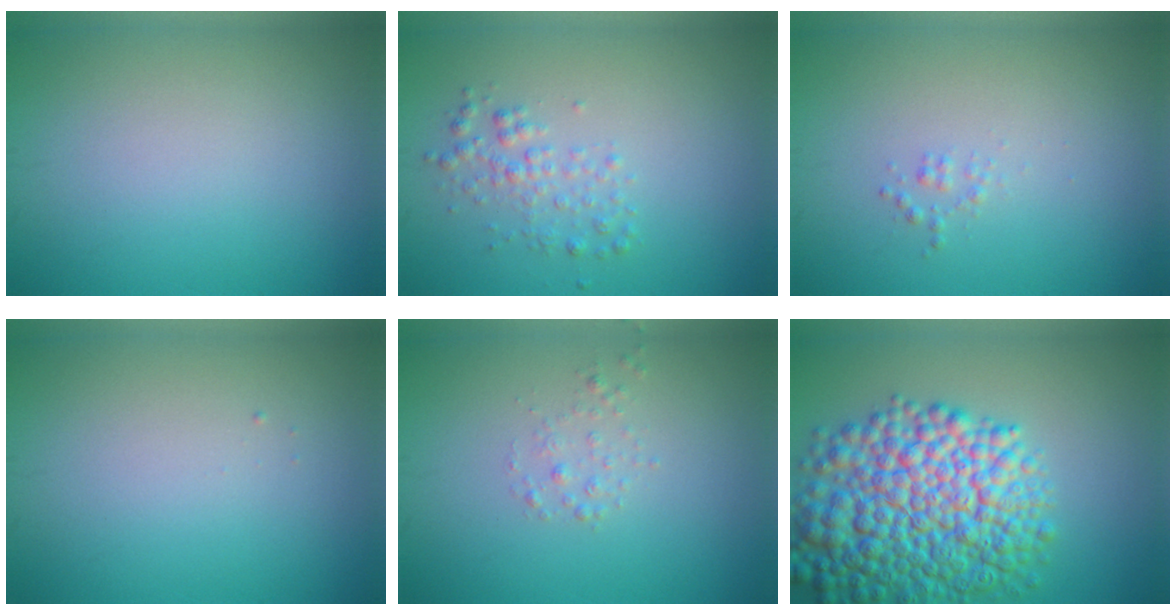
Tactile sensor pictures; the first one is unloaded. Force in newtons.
{"total": 2.0, "press": 2.0, "slide": 0.1}
{"total": 0.7, "press": 0.7, "slide": 0.0}
{"total": 0.0}
{"total": 1.0, "press": 1.0, "slide": 0.0}
{"total": 11.9, "press": 11.9, "slide": 0.3}